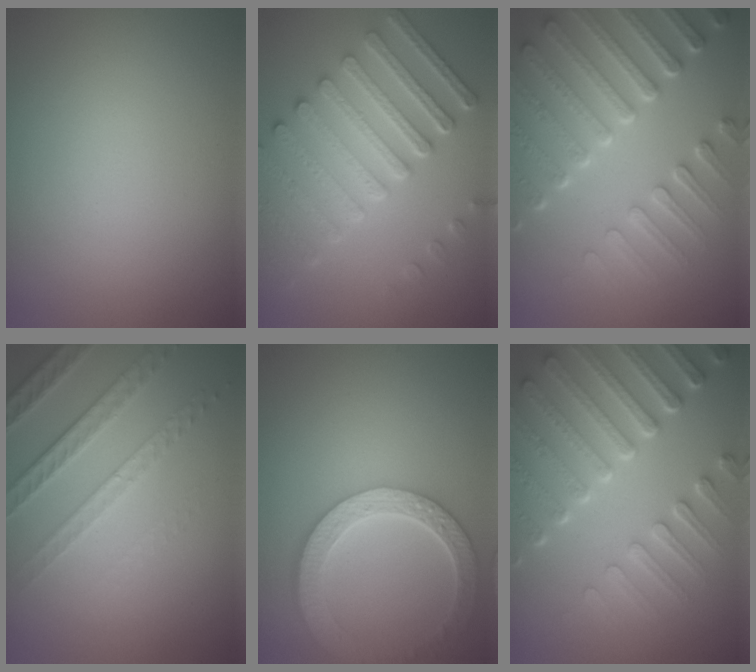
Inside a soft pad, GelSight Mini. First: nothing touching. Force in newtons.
{"total": 7.9, "press": 6.1, "slide": 5.0}
{"total": 8.0, "press": 6.1, "slide": 5.2}
{"total": 4.5, "press": 3.4, "slide": 3.0}
{"total": 5.9, "press": 4.7, "slide": 3.6}
{"total": 8.0, "press": 6.1, "slide": 5.2}